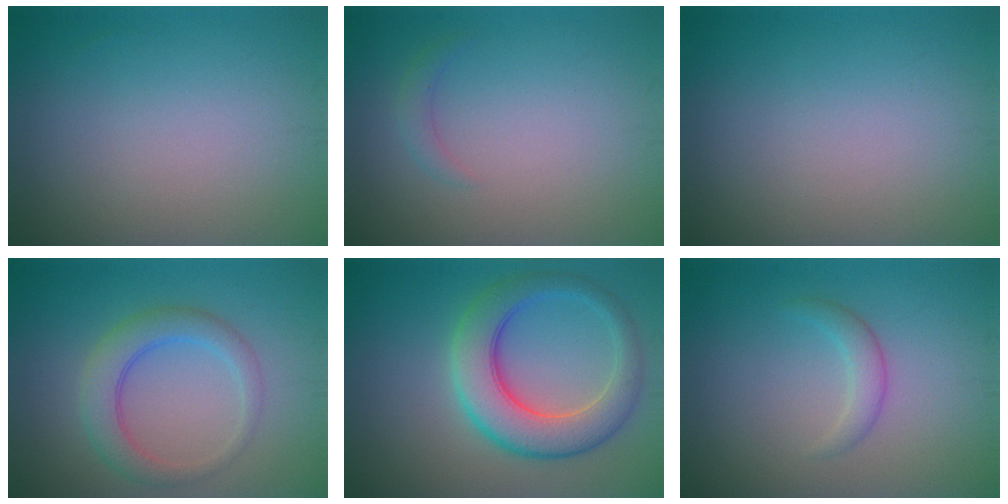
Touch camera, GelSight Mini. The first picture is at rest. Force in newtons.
{"total": 1.1, "press": 1.1, "slide": 0.0}
{"total": 0.0}
{"total": 3.9, "press": 3.9, "slide": 0.2}
{"total": 7.0, "press": 7.0, "slide": 0.3}
{"total": 1.7, "press": 1.7, "slide": 0.1}